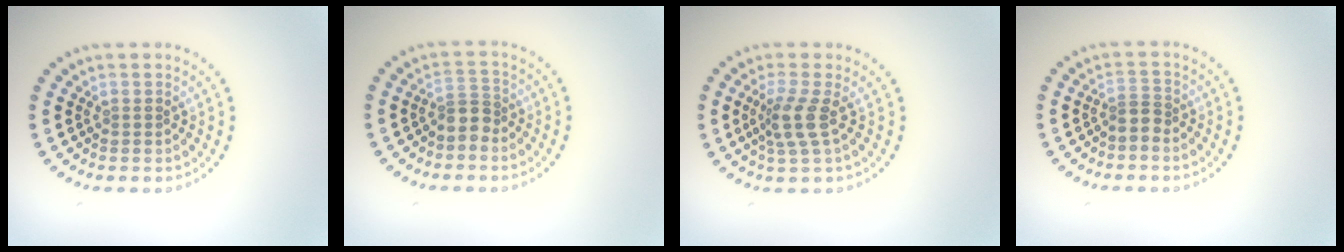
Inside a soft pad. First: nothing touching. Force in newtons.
{"total": 2.2, "press": 1.7, "slide": 1.3}
{"total": 2.6, "press": 2.0, "slide": 1.7}
{"total": 1.5, "press": 1.0, "slide": 1.1}